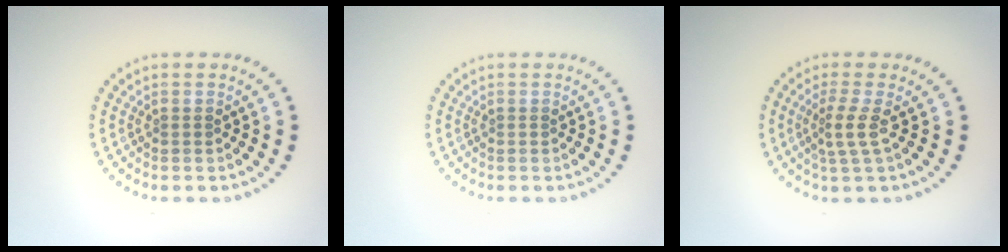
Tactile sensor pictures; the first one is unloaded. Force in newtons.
{"total": 0.0}
{"total": 2.2, "press": 1.5, "slide": 1.6}